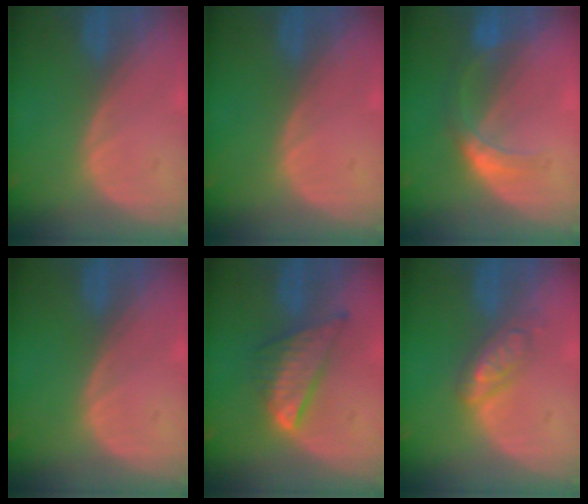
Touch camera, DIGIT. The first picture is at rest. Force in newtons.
{"total": 0.0}
{"total": 5.5, "press": 4.8, "slide": 2.8}
{"total": 0.0}
{"total": 7.9, "press": 6.6, "slide": 4.3}
{"total": 4.6, "press": 4.5, "slide": 0.3}